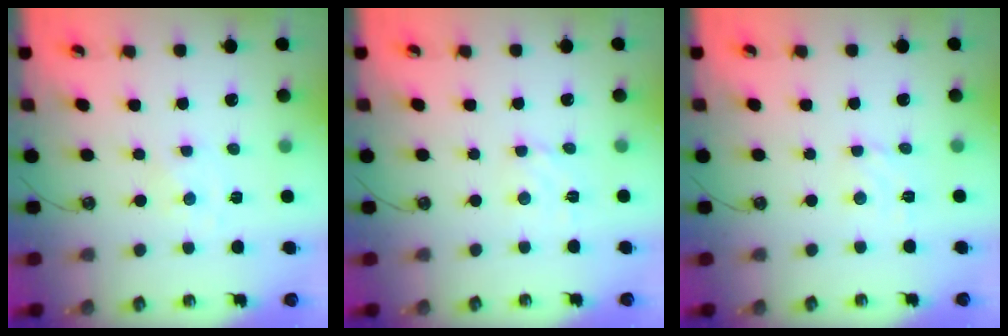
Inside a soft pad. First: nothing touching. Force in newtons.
{"total": 3.2, "press": 3.2, "slide": 0.5}
{"total": 2.8, "press": 2.7, "slide": 0.4}